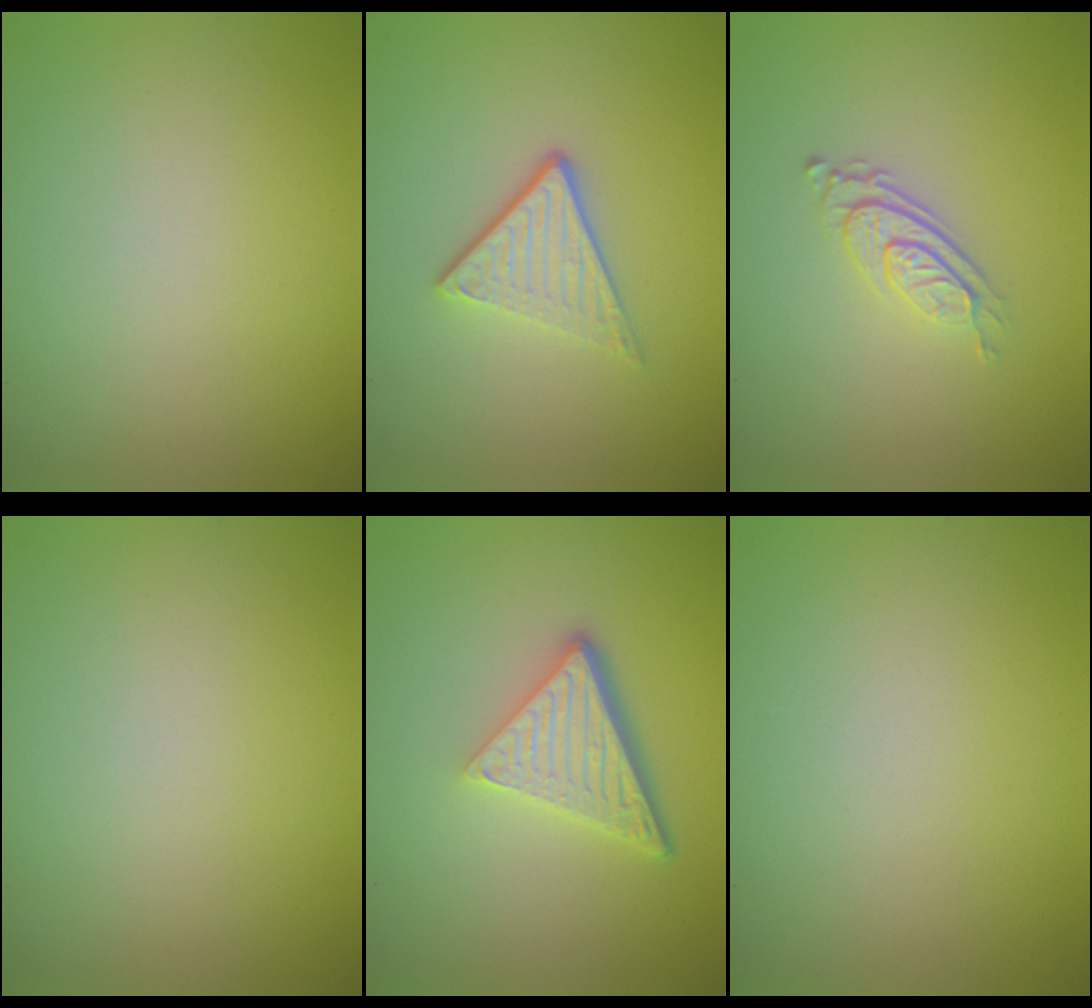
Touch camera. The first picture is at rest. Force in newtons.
{"total": 3.6, "press": 2.6, "slide": 2.5}
{"total": 2.9, "press": 1.9, "slide": 2.2}
{"total": 0.0}
{"total": 5.3, "press": 3.6, "slide": 3.8}
{"total": 0.0}